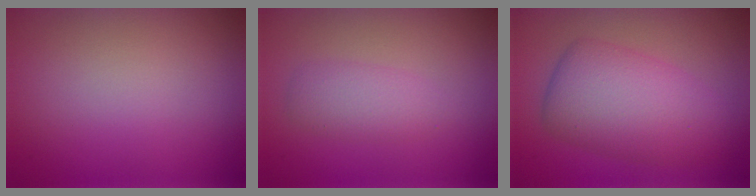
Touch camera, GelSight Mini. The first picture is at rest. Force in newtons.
{"total": 2.3, "press": 2.3, "slide": 0.1}
{"total": 6.9, "press": 6.9, "slide": 0.2}